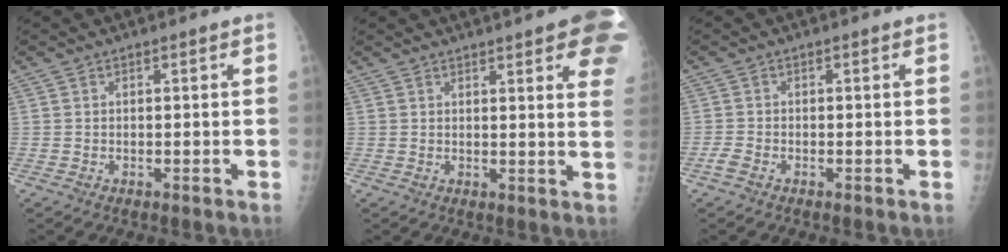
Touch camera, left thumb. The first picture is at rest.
{"total": 15.0, "force": [8.4, 3.3, 12.0], "torque": [-0.132, -0.020, 0.089]}
{"total": 1.7, "force": [-1.0, 0.8, 1.1], "torque": [-0.029, 0.002, -0.022]}